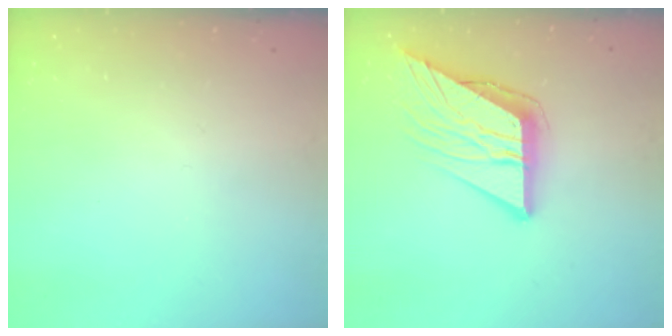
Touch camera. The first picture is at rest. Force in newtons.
{"total": 13.7, "press": 13.6, "slide": 1.6}